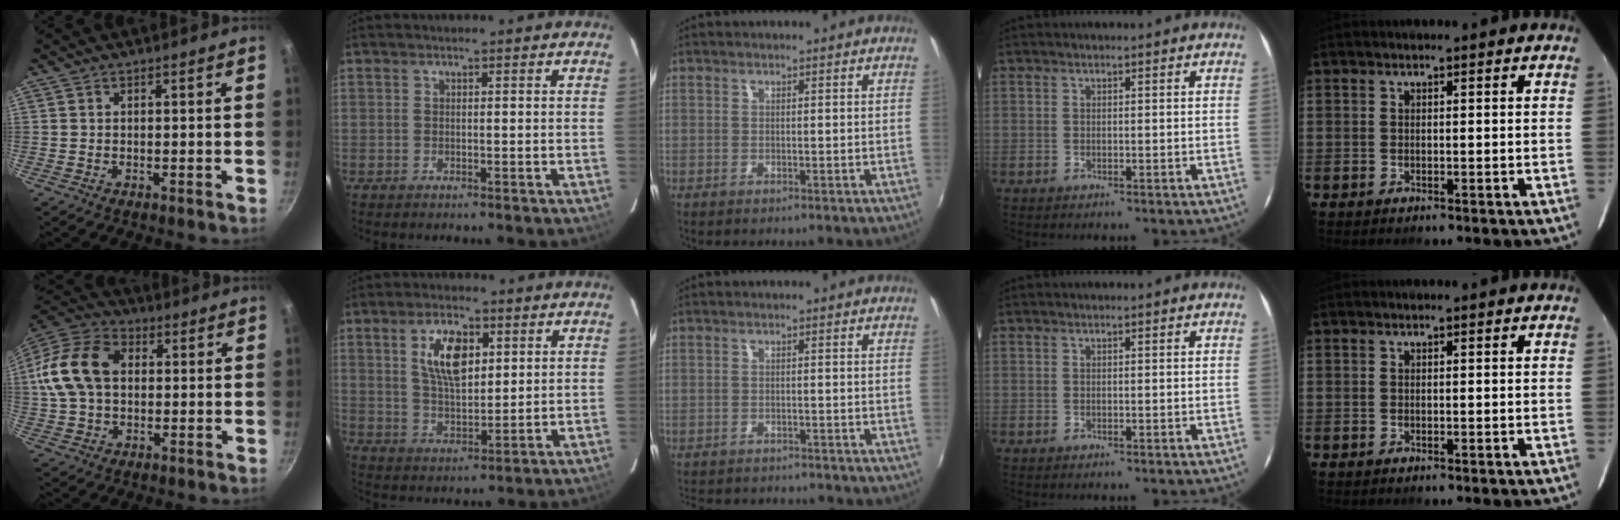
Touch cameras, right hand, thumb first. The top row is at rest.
{"thumb": {"total": 15.8, "force": [1.8, 11.2, 11.0], "torque": [-0.200, 0.029, 0.020]}, "index": {"total": 9.7, "force": [3.4, 4.6, 7.8], "torque": [-0.145, 0.009, 0.066]}, "middle": {"total": 8.1, "force": [-7.5, 1.9, 2.5], "torque": [-0.063, -0.013, -0.110]}}